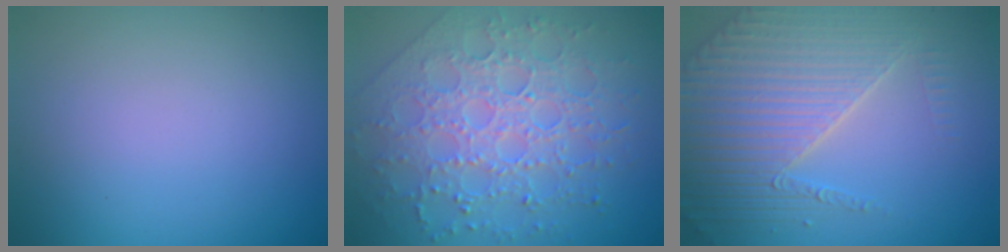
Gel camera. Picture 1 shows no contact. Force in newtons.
{"total": 8.0, "press": 5.8, "slide": 5.5}
{"total": 5.8, "press": 4.8, "slide": 3.2}